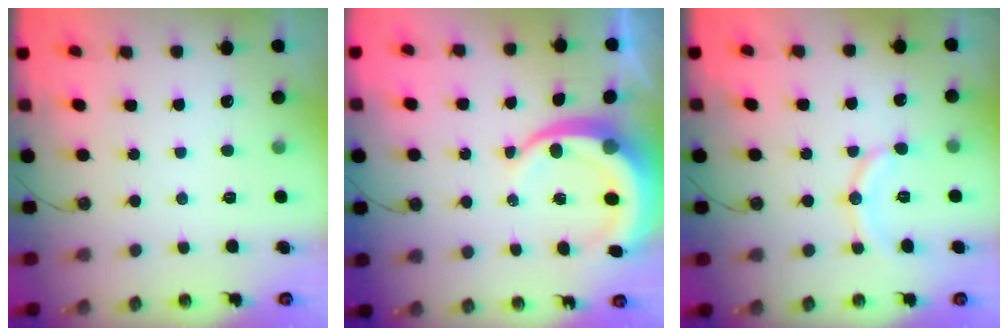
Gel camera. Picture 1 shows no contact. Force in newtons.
{"total": 8.8, "press": 8.8, "slide": 1.1}
{"total": 9.1, "press": 9.1, "slide": 0.0}